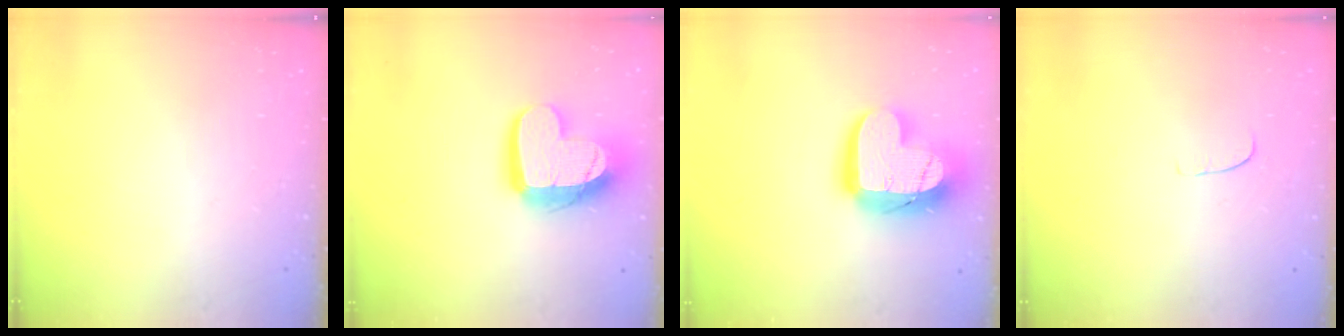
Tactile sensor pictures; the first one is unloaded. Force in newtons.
{"total": 16.0, "press": 16.0, "slide": 1.4}
{"total": 20.6, "press": 20.6, "slide": 1.5}
{"total": 5.4, "press": 5.4, "slide": 0.3}